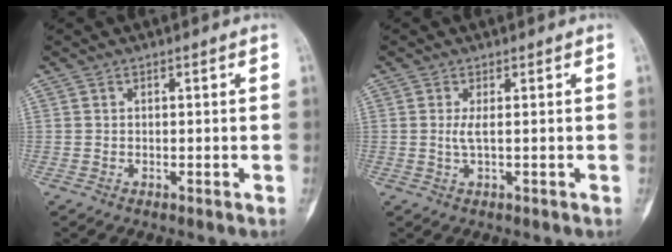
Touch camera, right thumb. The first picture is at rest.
{"total": 1.8, "force": [0.1, 0.1, 1.7], "torque": [-0.050, -0.003, 0.005]}